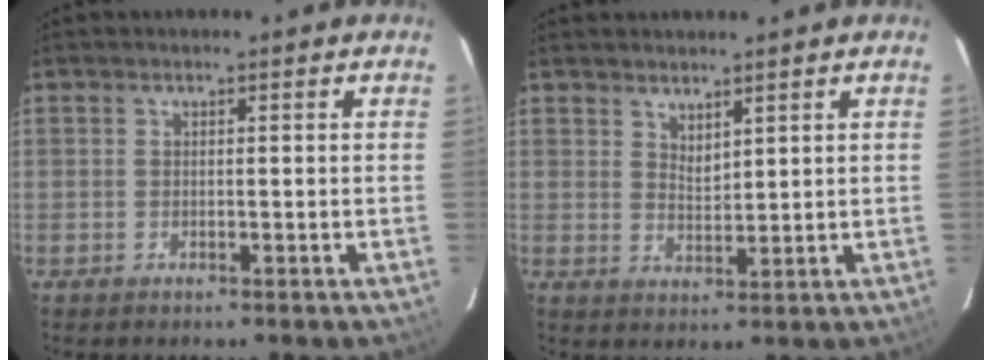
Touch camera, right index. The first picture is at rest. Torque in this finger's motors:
{"motor_torque": [-0.07, 0.05, 0.00, 0.00]}